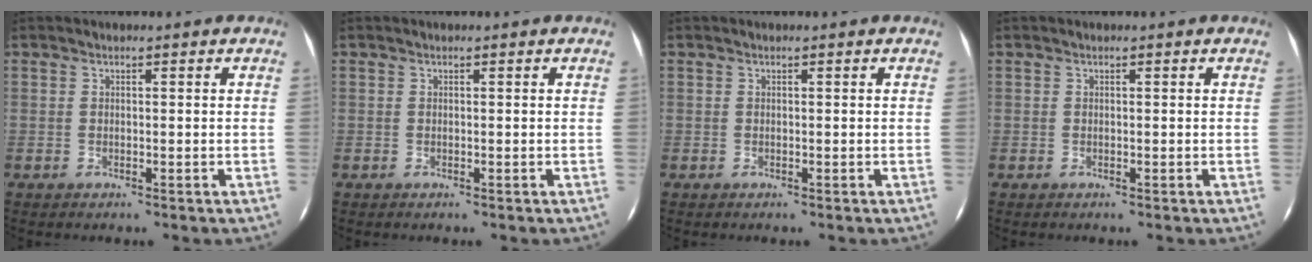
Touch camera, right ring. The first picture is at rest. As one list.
[{"total": 0.0}, {"total": 0.0}, {"total": 0.0}]